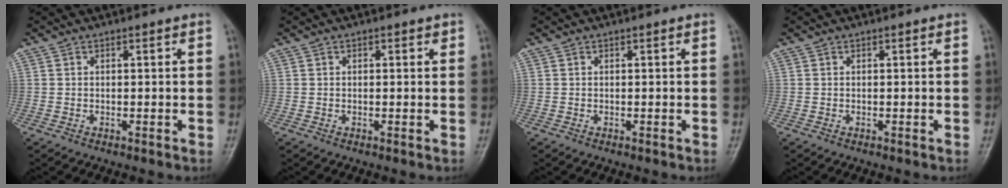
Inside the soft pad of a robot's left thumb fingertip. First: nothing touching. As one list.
[{"total": 1.1, "force": [0.5, 0.6, 0.7], "torque": [-0.004, 0.001, 0.003]}, {"total": 0.0}, {"total": 0.0}]